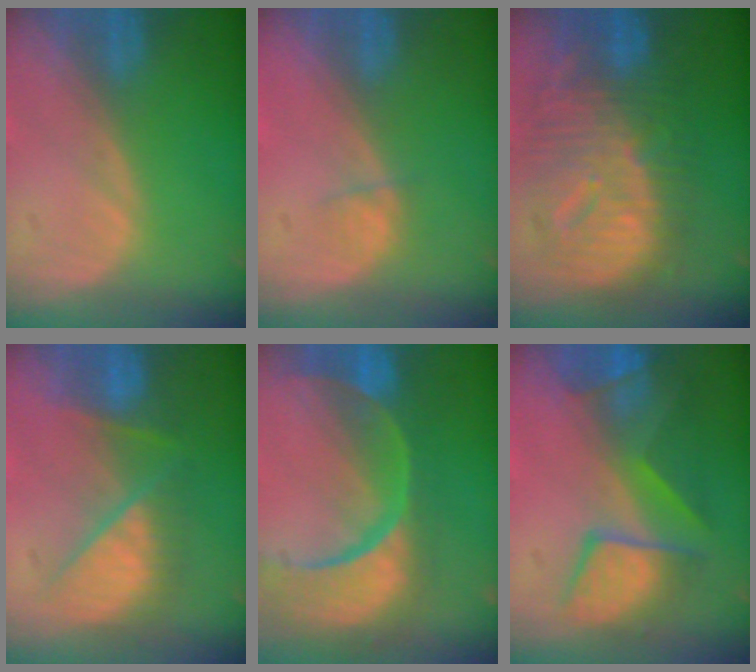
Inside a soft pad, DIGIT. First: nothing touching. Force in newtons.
{"total": 1.1, "press": 1.0, "slide": 0.4}
{"total": 12.5, "press": 12.4, "slide": 1.3}
{"total": 7.2, "press": 7.2, "slide": 0.5}
{"total": 13.8, "press": 10.9, "slide": 8.4}
{"total": 9.7, "press": 8.4, "slide": 4.7}